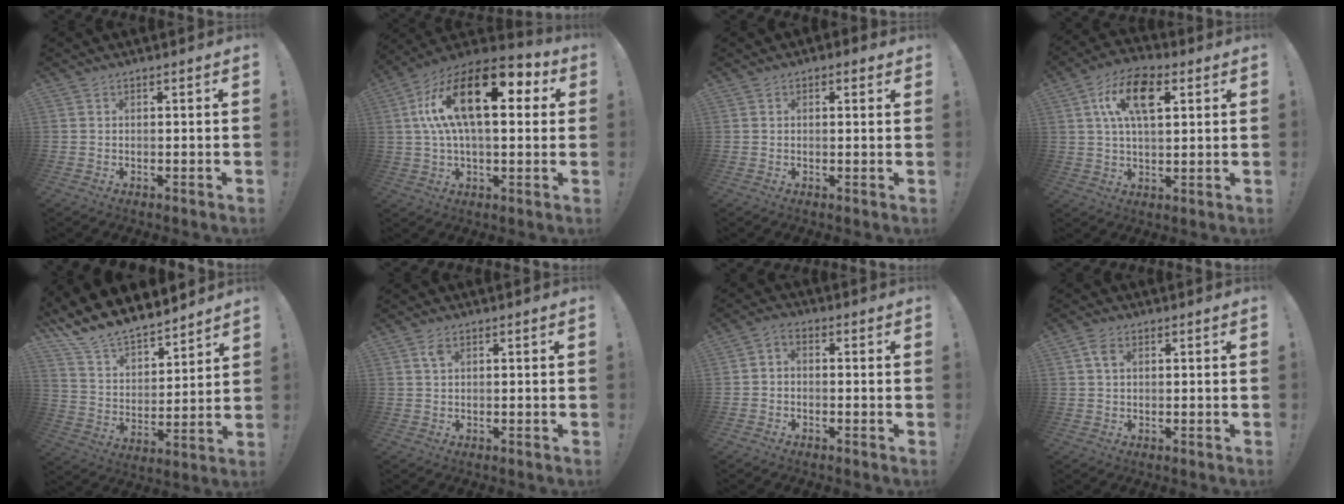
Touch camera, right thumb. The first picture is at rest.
{"total": 22.2, "force": [6.0, 9.6, 19.2], "torque": [-0.340, -0.022, 0.094]}
{"total": 1.4, "force": [0.4, 1.2, 0.5], "torque": [0.005, -0.002, 0.005]}
{"total": 14.0, "force": [4.7, 7.3, 11.0], "torque": [-0.178, 0.011, 0.084]}
{"total": 12.5, "force": [11.9, 3.0, 2.2], "torque": [-0.074, -0.106, 0.219]}
{"total": 2.2, "force": [1.0, 0.9, 1.7], "torque": [-0.027, -0.001, 0.016]}
{"total": 2.4, "force": [-1.6, 1.3, 1.2], "torque": [-0.032, 0.007, -0.031]}
{"total": 3.3, "force": [1.4, 1.9, 2.3], "torque": [-0.045, 0.003, 0.025]}